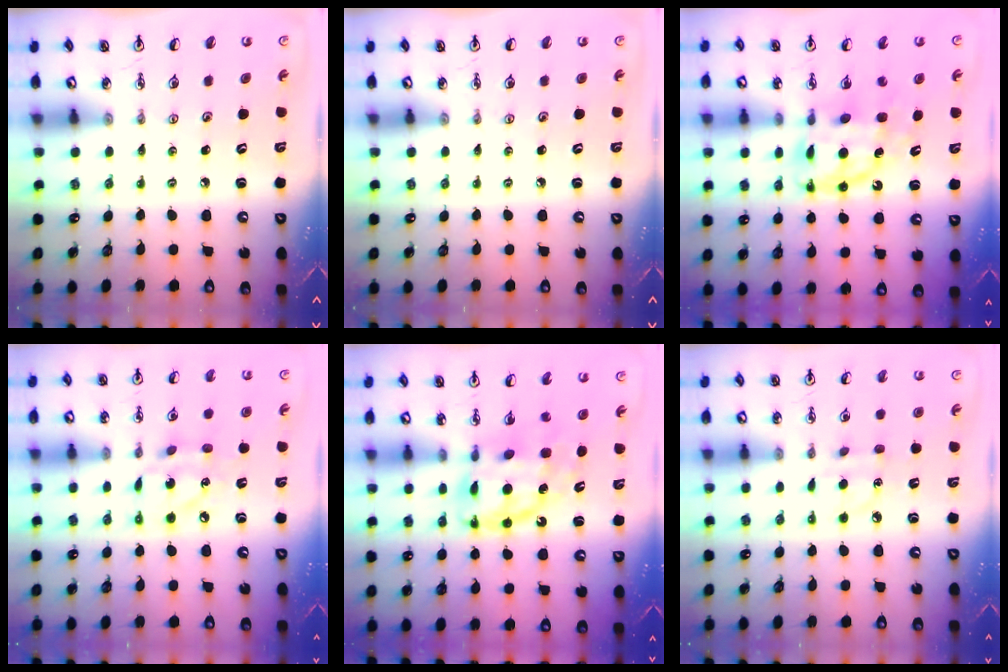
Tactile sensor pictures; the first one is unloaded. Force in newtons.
{"total": 0.0}
{"total": 11.3, "press": 11.2, "slide": 1.2}
{"total": 9.9, "press": 9.9, "slide": 0.4}
{"total": 12.4, "press": 12.3, "slide": 1.5}
{"total": 7.0, "press": 7.0, "slide": 0.5}